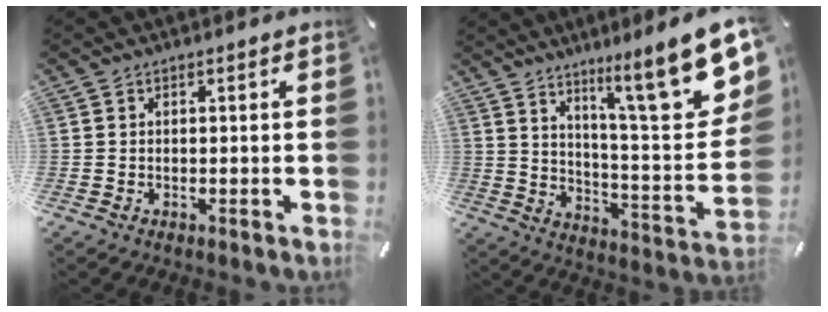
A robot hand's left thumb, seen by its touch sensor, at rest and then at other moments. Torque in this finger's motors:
{"motor_torque": [2.16, 1.71, 1.69, -1.08, 0.20]}